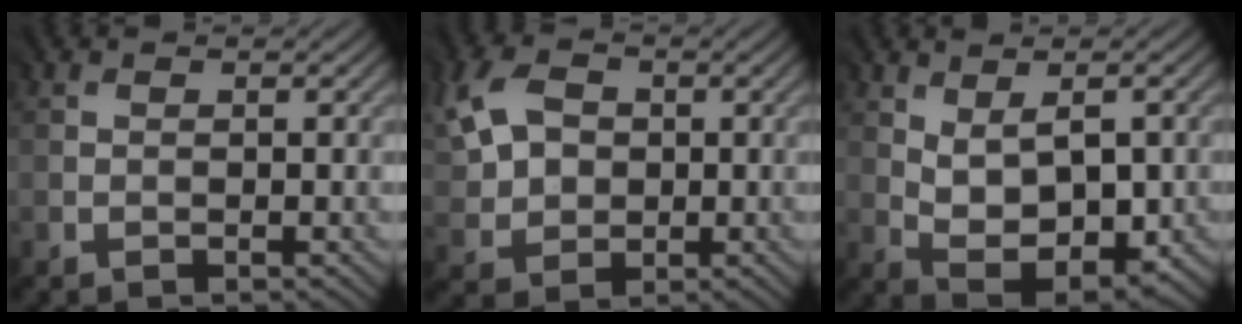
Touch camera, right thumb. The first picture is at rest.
{"total": 8.1, "force": [2.2, 6.0, 5.0], "torque": [-0.146, 0.016, 0.036]}
{"total": 6.3, "force": [1.0, 3.8, 4.9], "torque": [-0.100, -0.012, 0.028]}